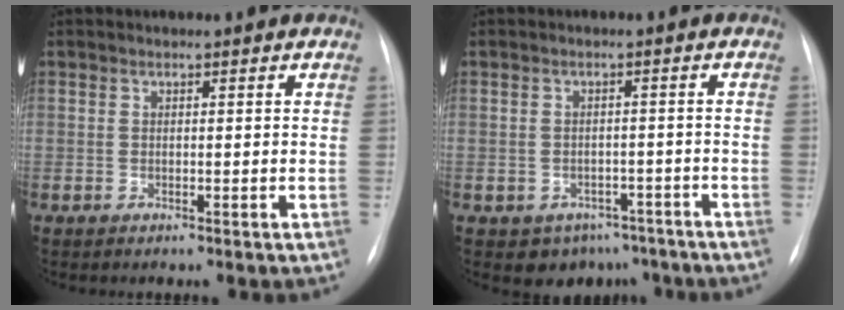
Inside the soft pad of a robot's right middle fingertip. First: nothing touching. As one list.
[{"total": 5.6, "force": [-4.0, 3.8, 1.0], "torque": [0.004, 0.016, -0.048]}]